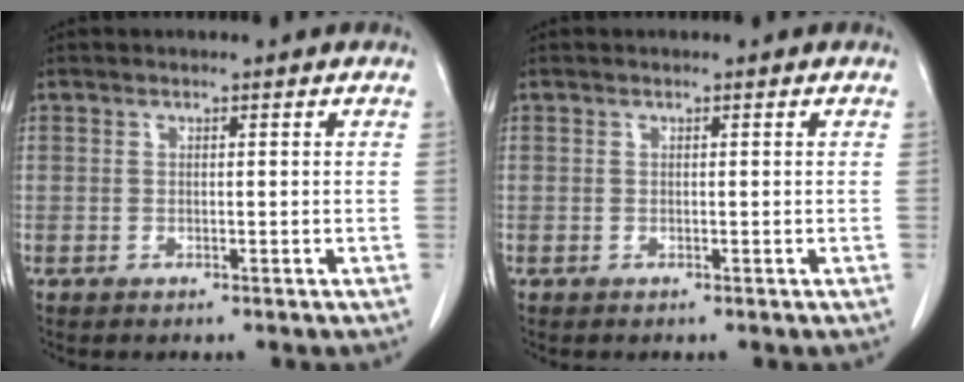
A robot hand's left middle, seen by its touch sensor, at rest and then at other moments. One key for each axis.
{"total": 0.0}